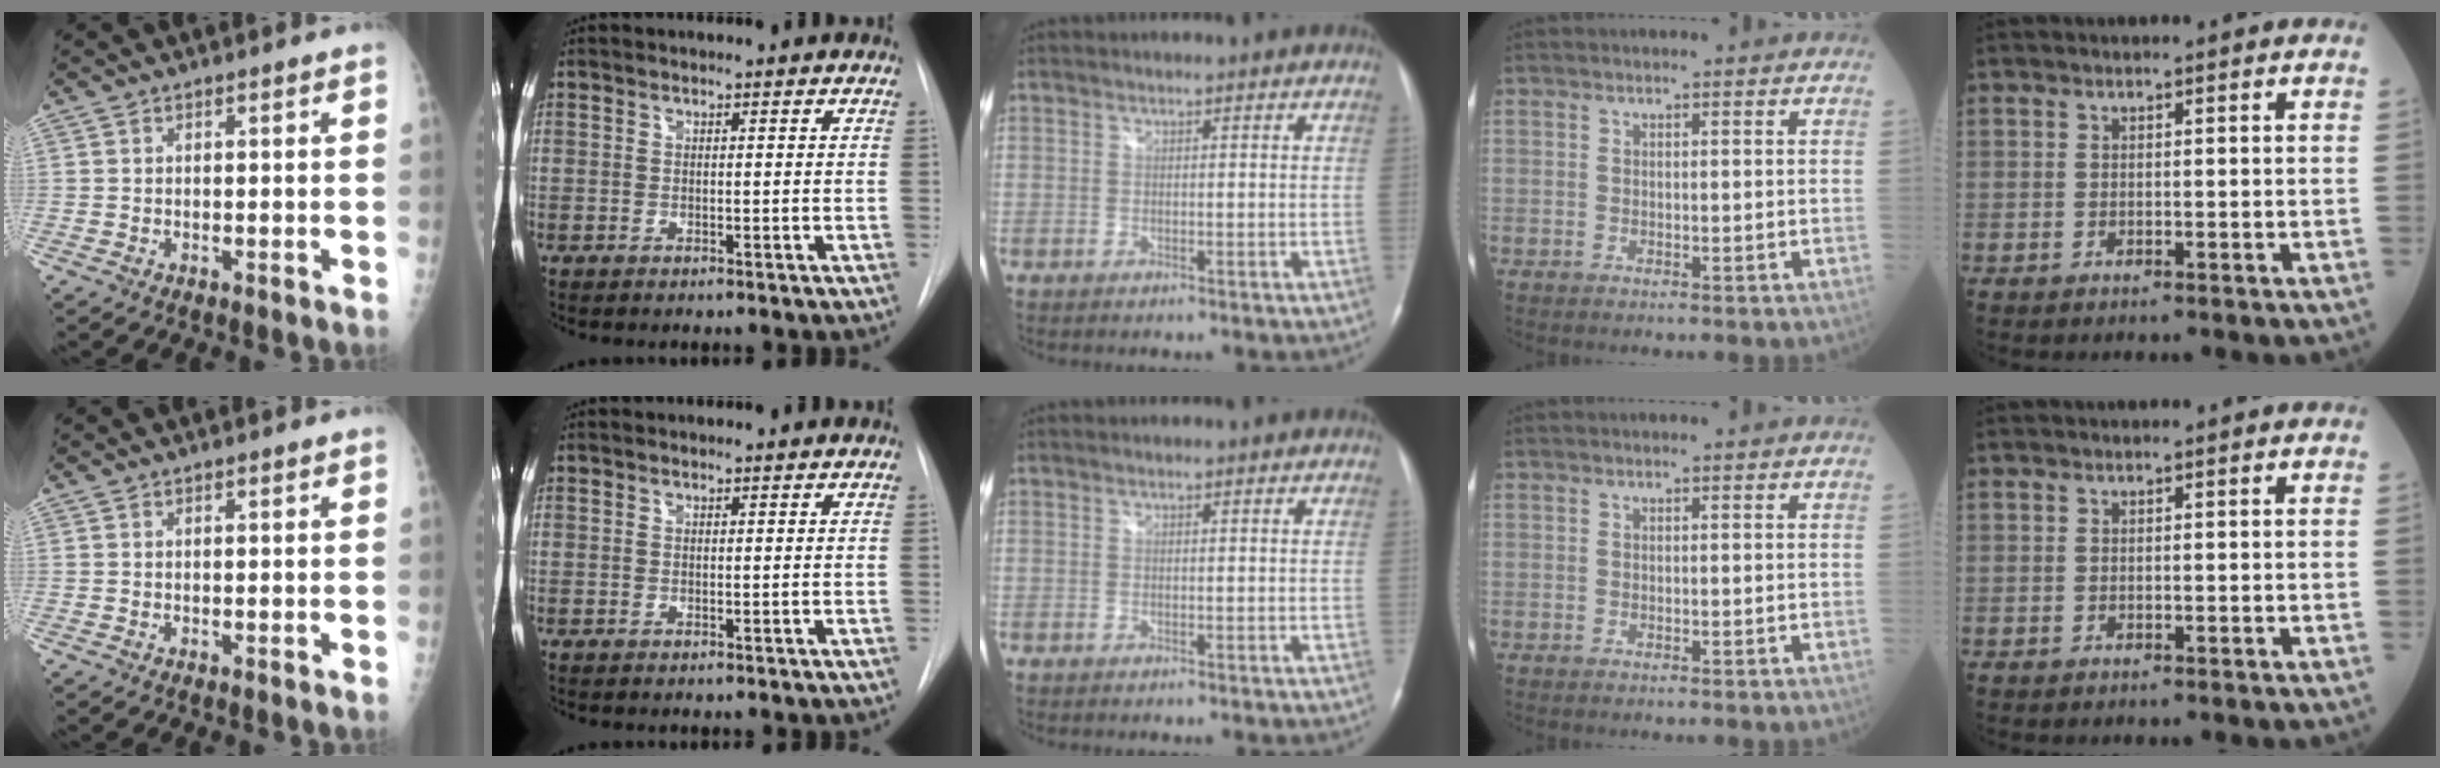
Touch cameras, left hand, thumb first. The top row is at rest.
{"index": {"total": 0.8, "force": [0.8, 0.1, 0.1], "torque": [-0.006, 0.009, 0.010]}}